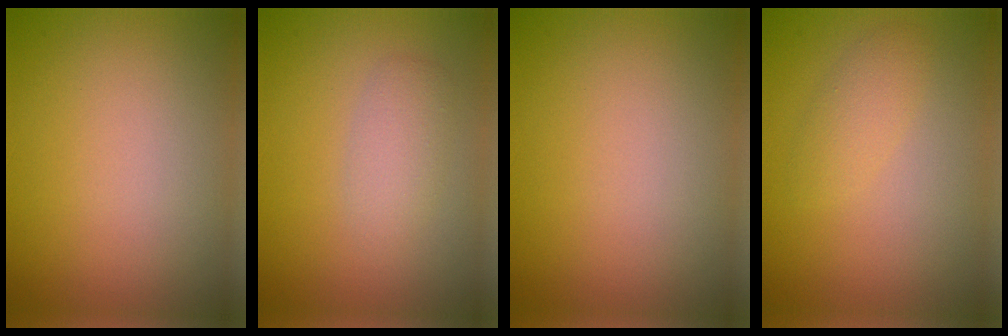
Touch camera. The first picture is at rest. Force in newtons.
{"total": 2.1, "press": 2.1, "slide": 0.1}
{"total": 0.0}
{"total": 1.6, "press": 1.6, "slide": 0.0}